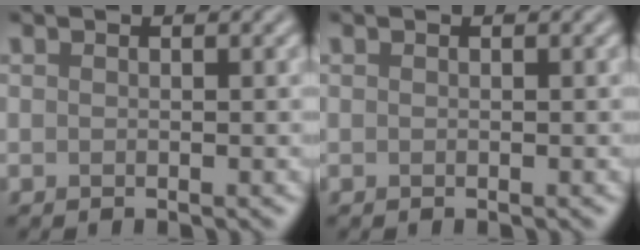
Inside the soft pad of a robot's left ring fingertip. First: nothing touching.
{"total": 0.0}